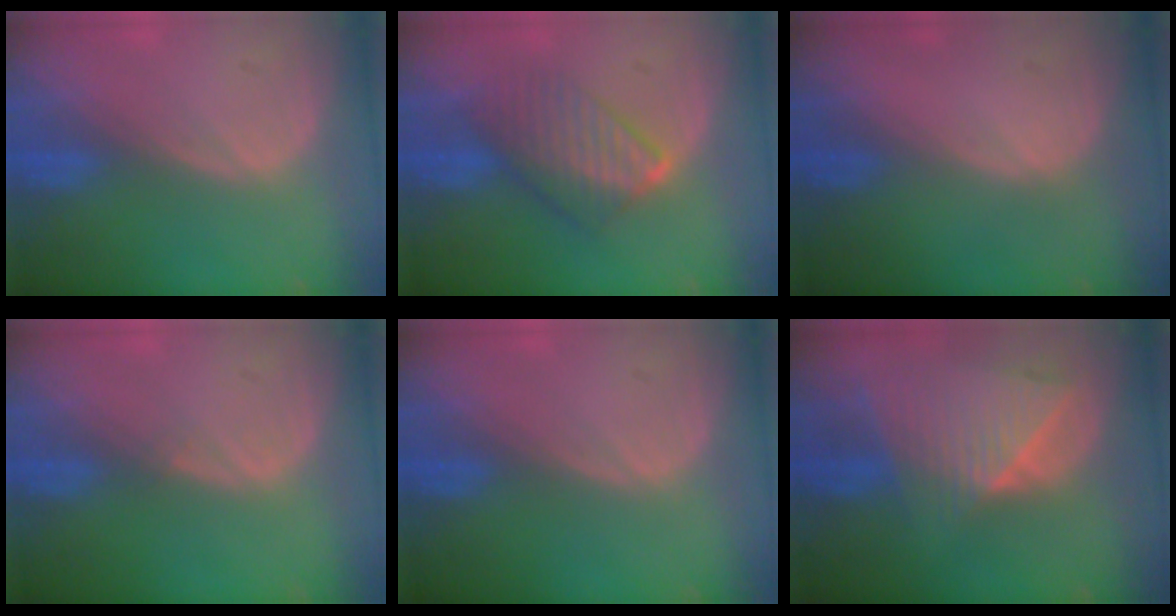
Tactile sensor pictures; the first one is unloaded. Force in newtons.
{"total": 6.5, "press": 6.4, "slide": 0.6}
{"total": 0.6, "press": 0.1, "slide": 0.6}
{"total": 0.5, "press": 0.5, "slide": 0.1}
{"total": 0.0}
{"total": 9.0, "press": 8.0, "slide": 4.2}